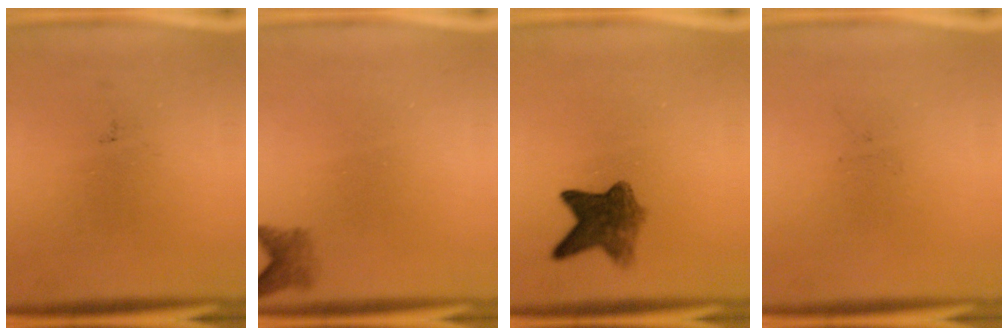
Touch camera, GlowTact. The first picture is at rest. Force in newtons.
{"total": 2.0}
{"total": 6.1}
{"total": 0.0}